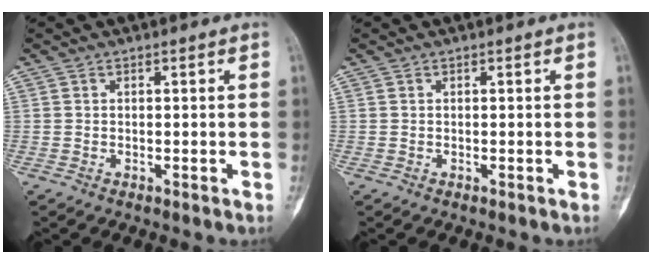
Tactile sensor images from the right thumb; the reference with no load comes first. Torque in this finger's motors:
{"motor_torque": [0.00, 0.00, 0.31, -0.21, 0.02]}